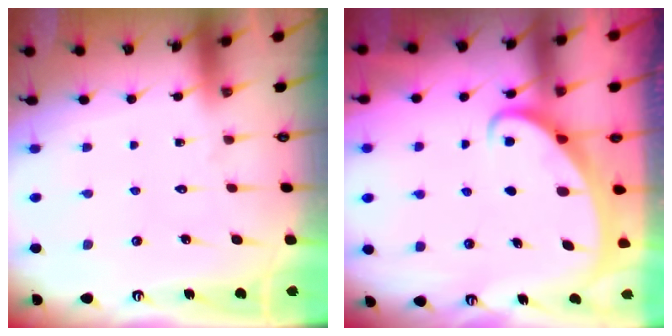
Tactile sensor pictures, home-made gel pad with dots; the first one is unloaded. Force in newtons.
{"total": 2.0, "press": 2.0, "slide": 0.4}